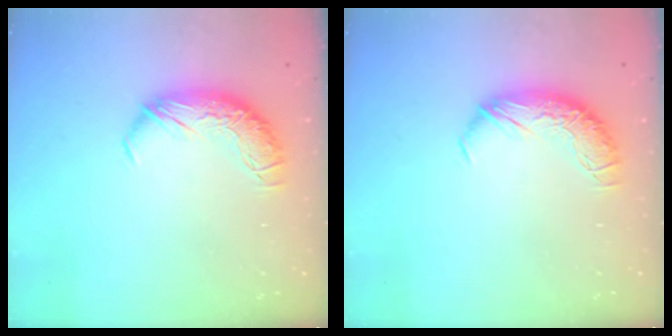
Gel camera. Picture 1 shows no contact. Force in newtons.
{"total": 0.0}